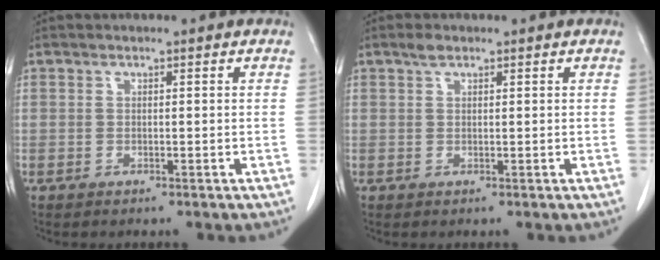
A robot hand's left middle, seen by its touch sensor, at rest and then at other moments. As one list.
[{"total": 1.3, "force": [1.0, 0.5, 0.7], "torque": [-0.017, 0.003, 0.019]}]